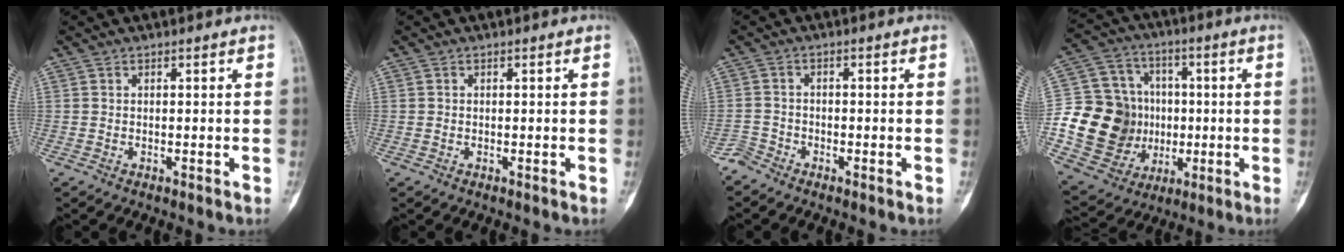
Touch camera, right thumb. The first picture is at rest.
{"total": 0.0}
{"total": 2.3, "force": [-2.2, 0.6, -0.5], "torque": [0.018, -0.003, -0.050]}
{"total": 19.4, "force": [-1.4, 17.2, 8.8], "torque": [-0.130, 0.032, -0.007]}